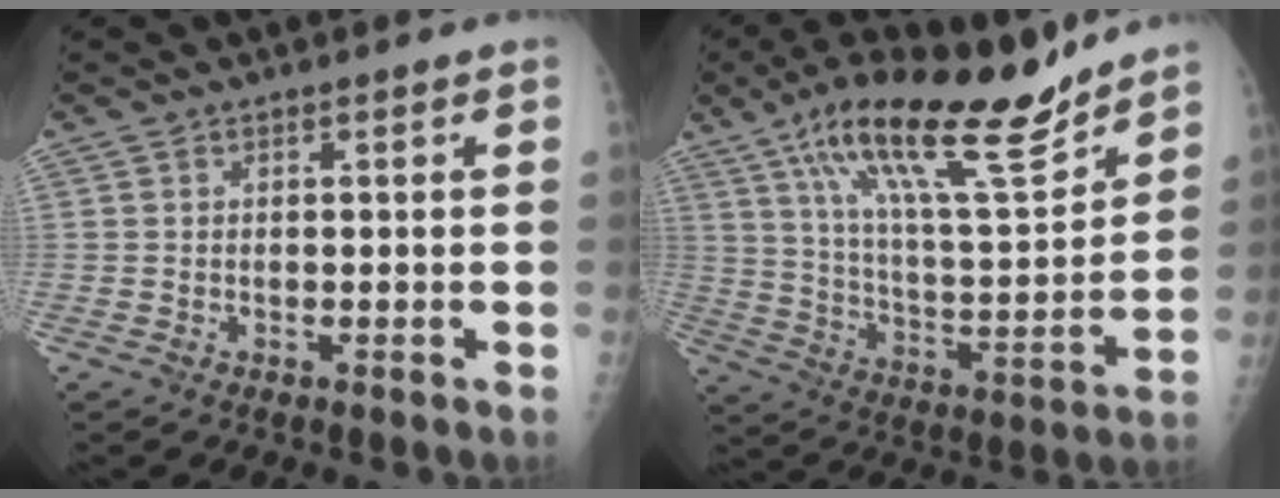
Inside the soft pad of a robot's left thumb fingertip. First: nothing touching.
{"total": 21.5, "force": [15.0, 5.2, 14.4], "torque": [-0.217, -0.067, 0.258]}